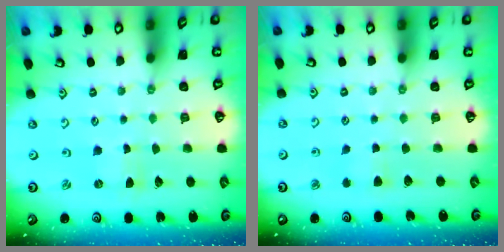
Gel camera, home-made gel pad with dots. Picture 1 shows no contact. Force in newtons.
{"total": 3.9, "press": 3.9, "slide": 0.5}